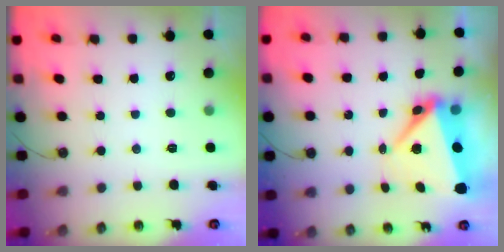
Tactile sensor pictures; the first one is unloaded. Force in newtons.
{"total": 8.5, "press": 8.3, "slide": 1.8}